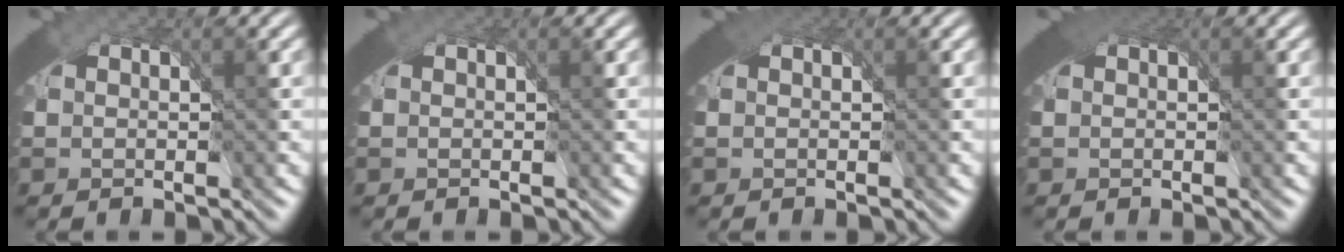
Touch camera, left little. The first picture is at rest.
{"total": 0.0}
{"total": 1.4, "force": [0.8, 0.8, 0.9], "torque": [-0.015, -0.002, 0.013]}
{"total": 2.1, "force": [1.0, 1.1, 1.5], "torque": [-0.026, -0.006, 0.017]}